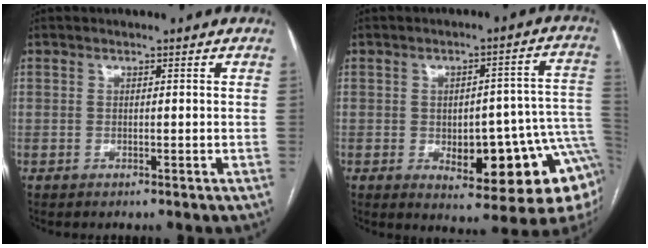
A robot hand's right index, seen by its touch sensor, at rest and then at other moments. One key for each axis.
{"total": 17.5, "fx": -5.1, "fy": 5.9, "fz": 15.6, "tx": -0.109, "ty": 0.033, "tz": -0.047}